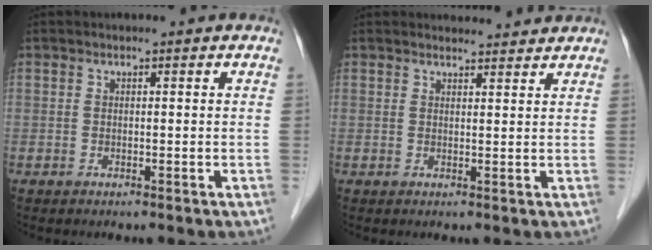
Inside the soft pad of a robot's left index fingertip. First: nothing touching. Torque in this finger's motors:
{"motor_torque": [0.18, -0.23, 0.03, 0.01]}